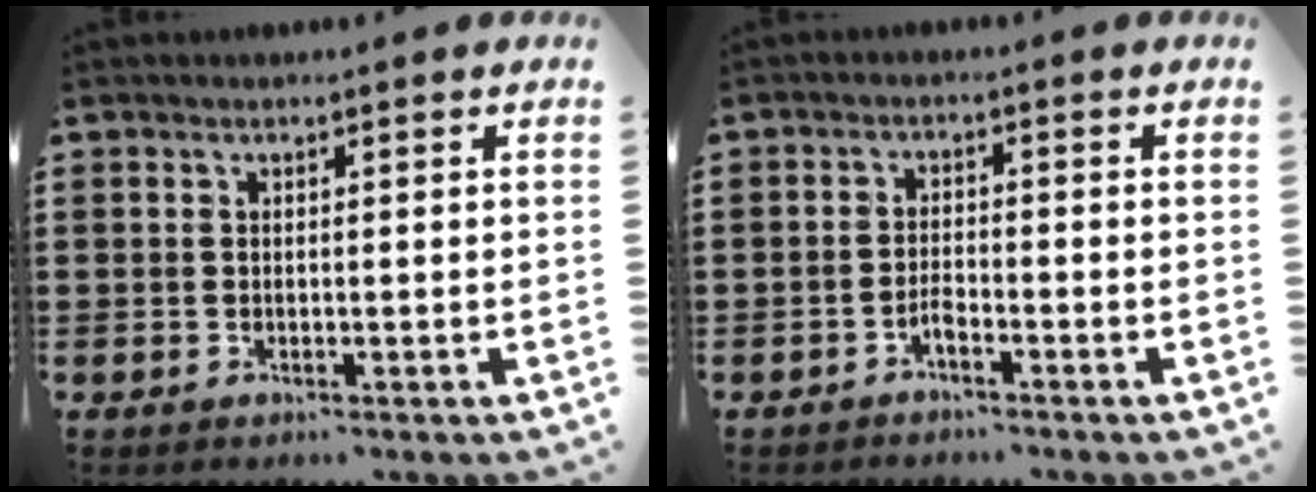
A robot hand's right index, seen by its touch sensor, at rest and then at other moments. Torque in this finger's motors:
{"motor_torque": [0.20, 0.16, -0.01, -0.09]}